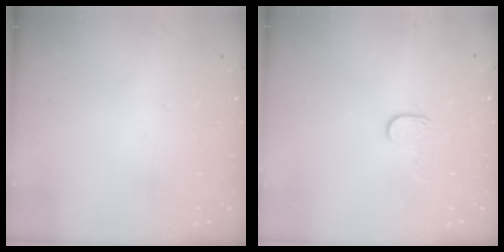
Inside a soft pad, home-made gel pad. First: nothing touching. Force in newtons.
{"total": 4.7, "press": 4.7, "slide": 0.5}